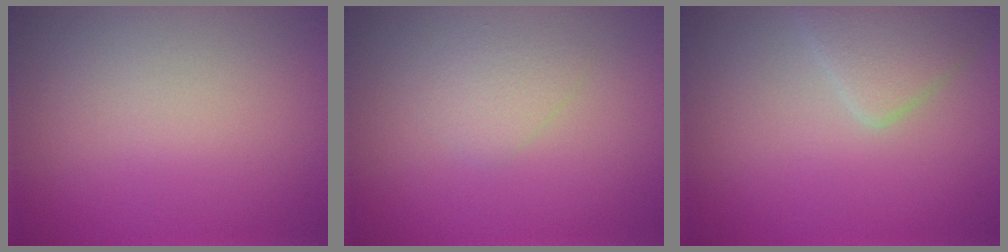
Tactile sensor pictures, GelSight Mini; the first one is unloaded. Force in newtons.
{"total": 1.4, "press": 1.4, "slide": 0.0}
{"total": 3.1, "press": 3.1, "slide": 0.1}